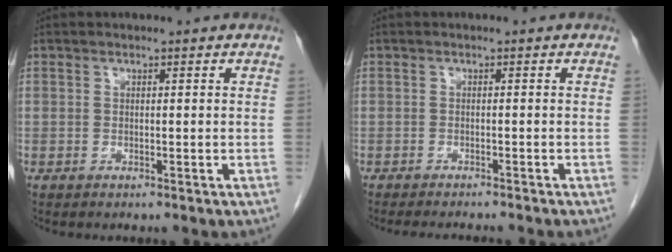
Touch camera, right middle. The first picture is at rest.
{"total": 6.3, "force": [-5.6, 0.6, 2.8], "torque": [-0.027, -0.008, -0.076]}